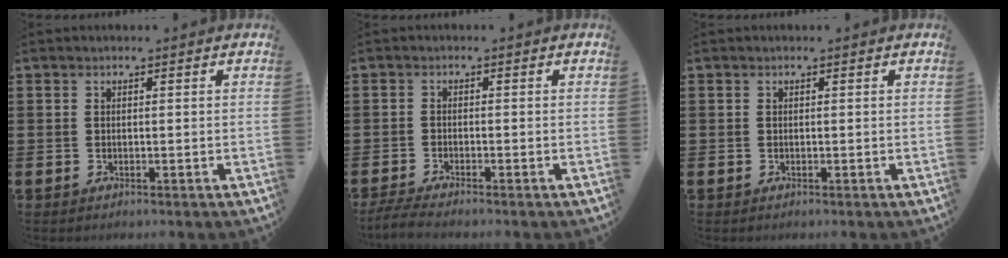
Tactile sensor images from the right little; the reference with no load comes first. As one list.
[{"total": 1.8, "force": [-1.5, 0.0, 1.0], "torque": [-0.024, -0.002, -0.031]}, {"total": 0.0}]